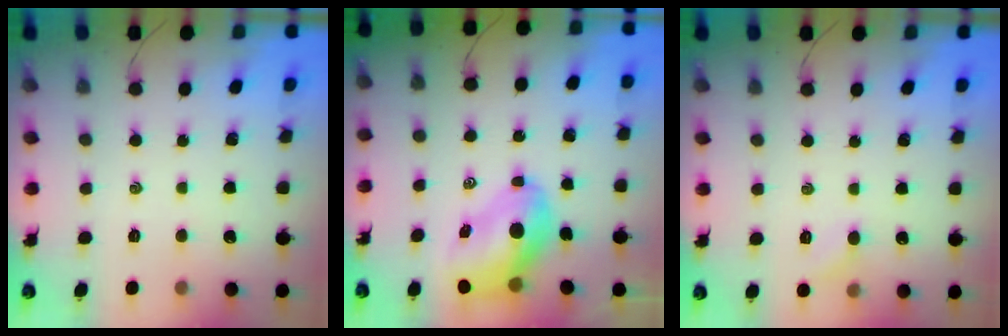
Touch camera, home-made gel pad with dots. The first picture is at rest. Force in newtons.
{"total": 9.2, "press": 8.9, "slide": 2.6}
{"total": 4.0, "press": 3.8, "slide": 1.3}